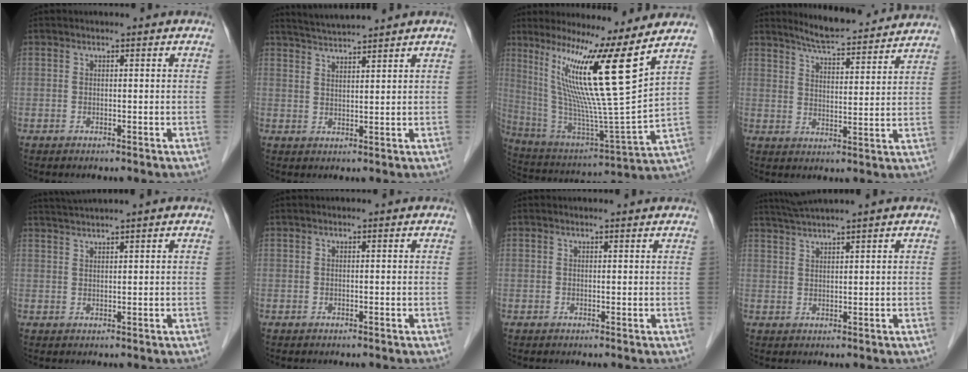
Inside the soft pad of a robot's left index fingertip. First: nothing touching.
{"total": 5.3, "force": [4.9, -1.2, 1.6], "torque": [-0.033, 0.015, 0.090]}
{"total": 19.9, "force": [10.3, -1.7, 16.9], "torque": [-0.296, -0.014, 0.171]}
{"total": 13.3, "force": [12.5, 1.2, 4.3], "torque": [-0.066, 0.004, 0.170]}
{"total": 3.2, "force": [2.8, -1.2, 1.1], "torque": [-0.024, 0.012, 0.059]}
{"total": 0.0}
{"total": 1.9, "force": [1.8, 0.2, 0.5], "torque": [-0.012, 0.013, 0.022]}
{"total": 4.5, "force": [3.8, -1.5, 1.8], "torque": [-0.037, 0.017, 0.077]}